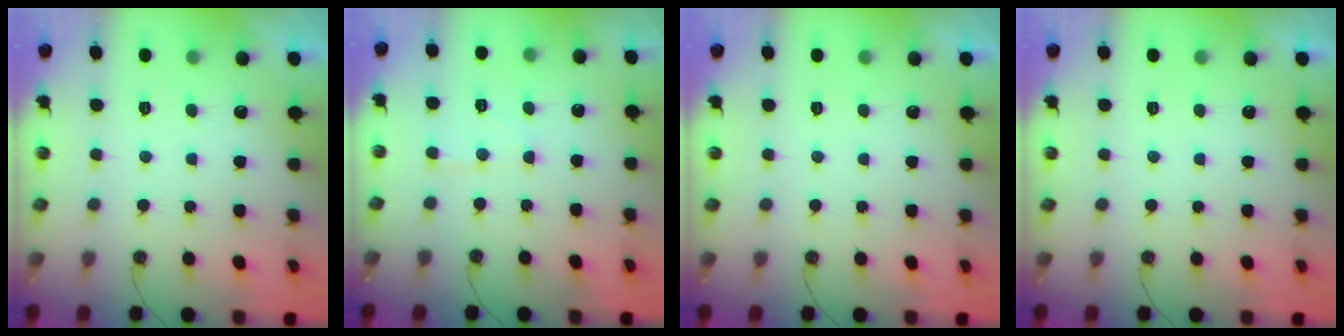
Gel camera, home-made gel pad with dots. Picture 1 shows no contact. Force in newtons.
{"total": 6.1, "press": 6.0, "slide": 0.8}
{"total": 0.0}
{"total": 0.0}